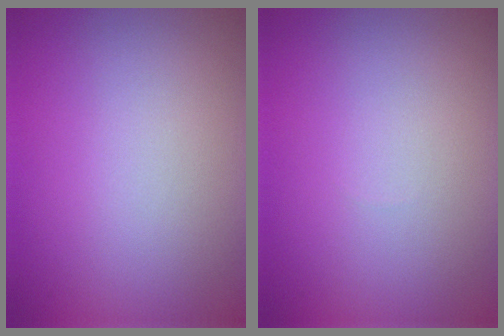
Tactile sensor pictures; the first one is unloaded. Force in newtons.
{"total": 0.0}